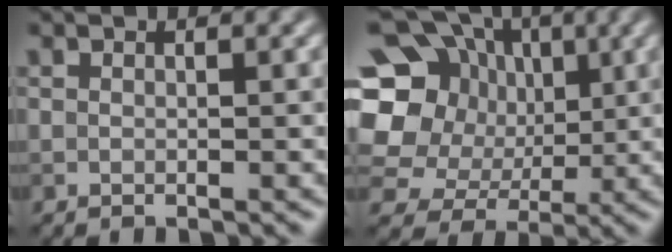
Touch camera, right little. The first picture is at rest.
{"total": 14.8, "force": [2.7, 12.9, 6.7], "torque": [-0.160, 0.042, 0.029]}